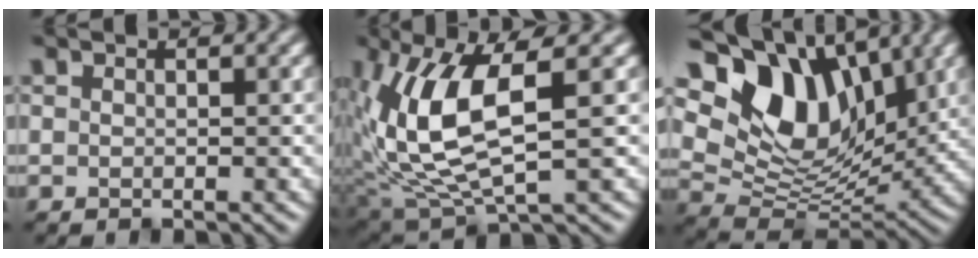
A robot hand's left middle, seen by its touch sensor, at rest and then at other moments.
{"total": 9.5, "force": [1.8, 3.5, 8.6], "torque": [-0.200, -0.005, 0.039]}
{"total": 12.3, "force": [5.2, 7.8, 8.1], "torque": [-0.144, 0.004, 0.090]}